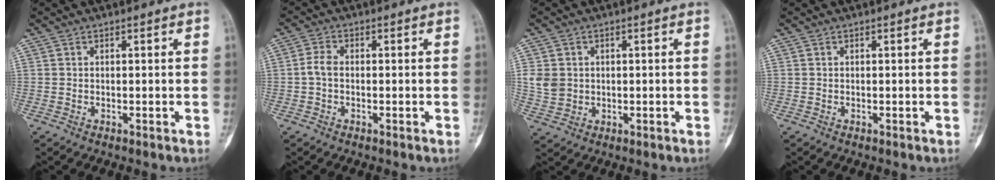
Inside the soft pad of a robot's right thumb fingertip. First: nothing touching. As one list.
[{"total": 2.7, "force": [-0.4, 1.7, 2.1], "torque": [-0.041, 0.006, -0.015]}, {"total": 4.8, "force": [0.6, 4.2, 2.3], "torque": [-0.028, 0.001, 0.017]}, {"total": 0.0}]